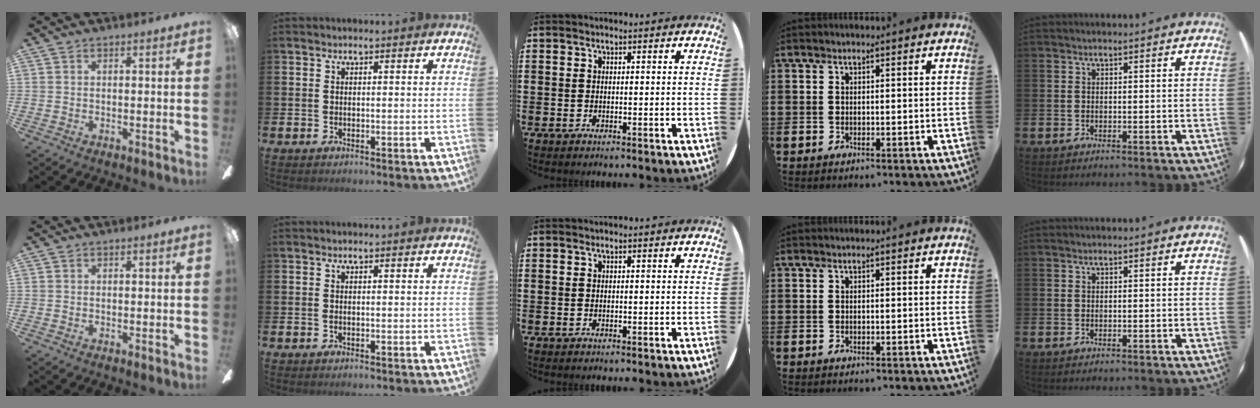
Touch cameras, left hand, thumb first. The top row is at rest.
{"thumb": {"total": 0.5, "force": [0.1, 0.5, 0.0], "torque": [0.001, 0.005, 0.000]}}